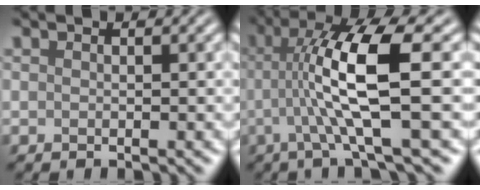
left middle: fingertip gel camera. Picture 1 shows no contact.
{"total": 7.9, "force": [-0.3, 1.2, 7.8], "torque": [-0.138, 0.013, -0.005]}